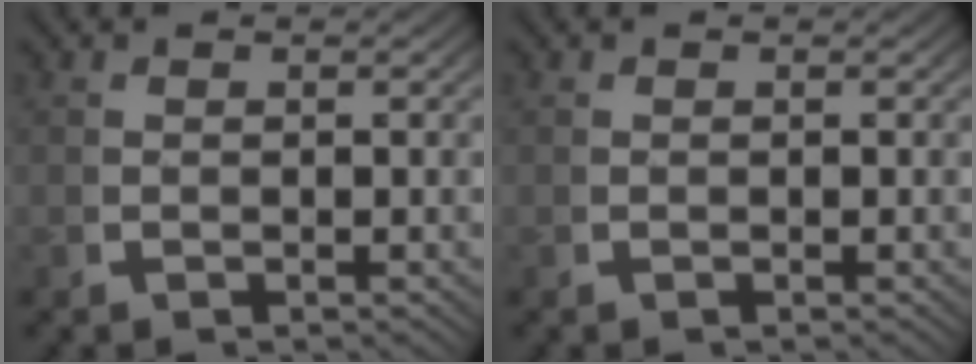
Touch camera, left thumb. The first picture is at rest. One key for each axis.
{"total": 0.0}